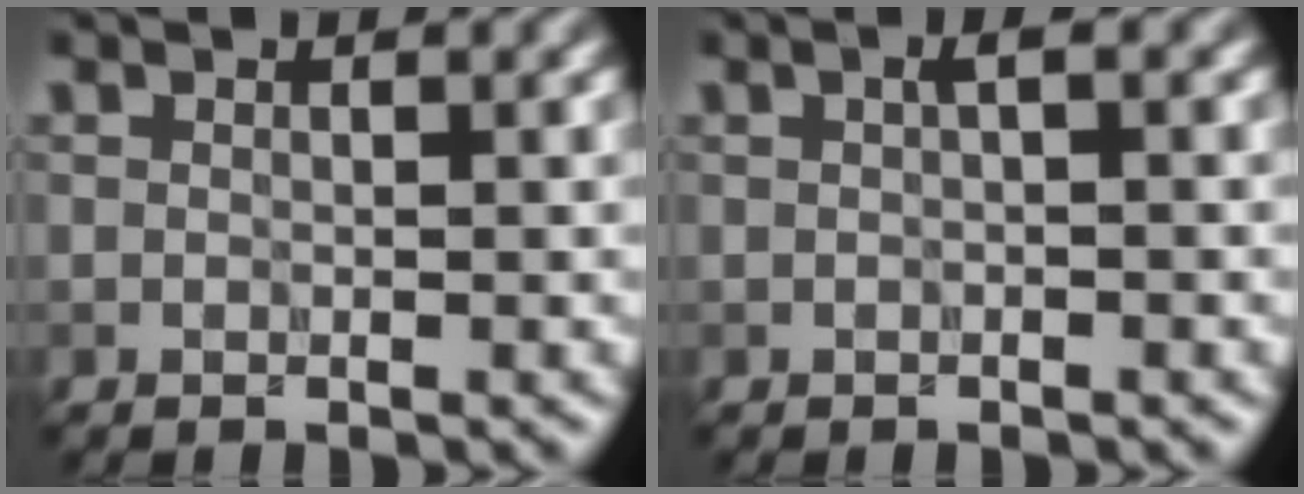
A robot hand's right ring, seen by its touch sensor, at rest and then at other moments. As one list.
[{"total": 1.0, "force": [0.1, 0.1, 1.0], "torque": [-0.018, 0.005, 0.002]}]